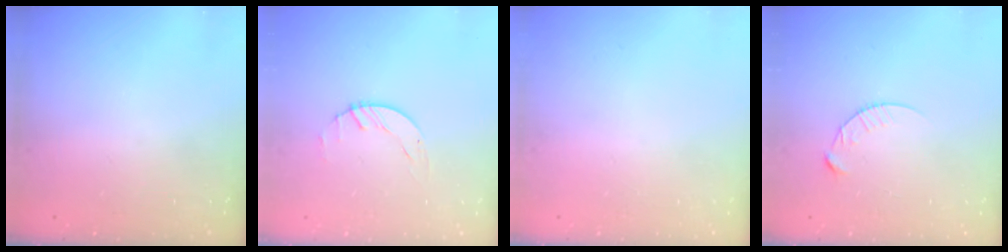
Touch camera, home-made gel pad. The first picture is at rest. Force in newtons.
{"total": 0.8, "press": 0.8, "slide": 0.2}
{"total": 0.0}
{"total": 4.3, "press": 4.3, "slide": 0.4}